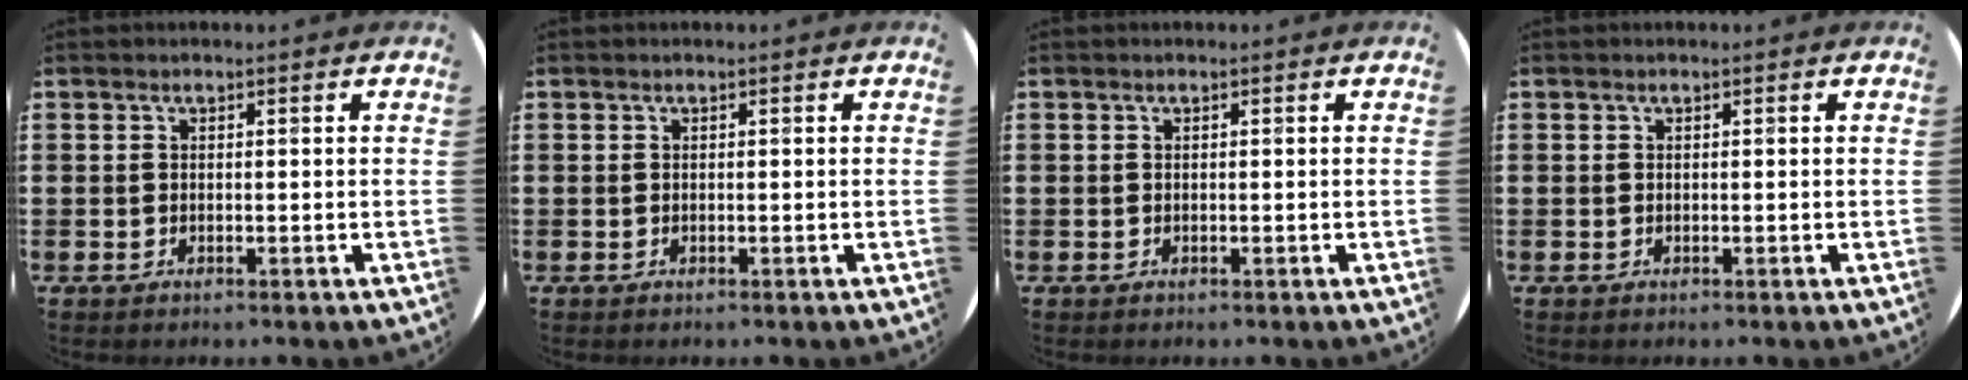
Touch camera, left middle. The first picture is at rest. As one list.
[{"total": 0.0}, {"total": 0.0}, {"total": 0.0}]